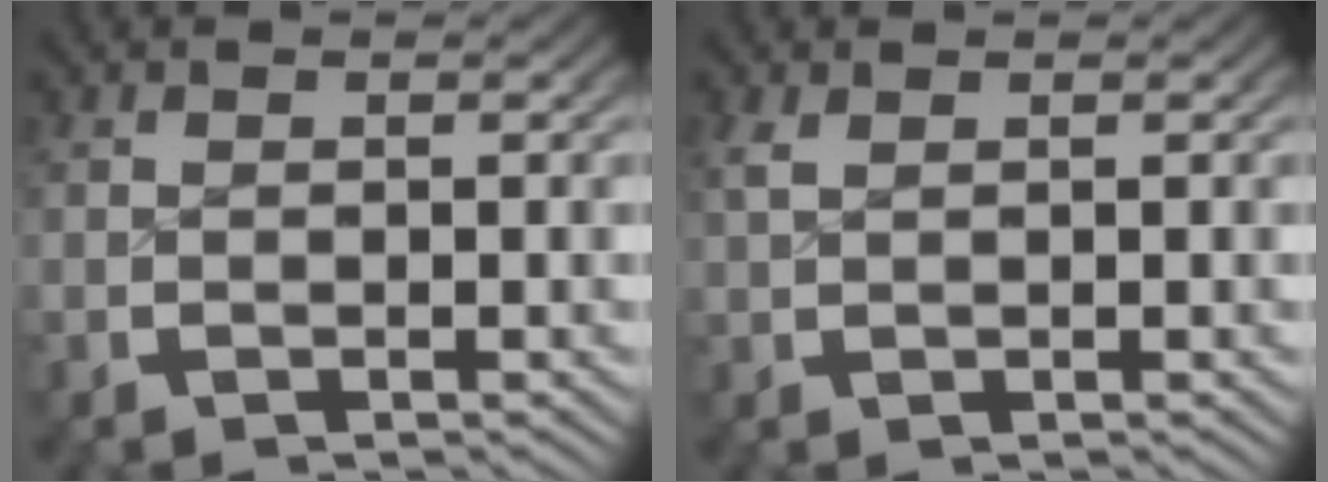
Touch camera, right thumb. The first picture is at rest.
{"total": 1.1, "force": [0.7, 0.5, 0.7], "torque": [-0.019, 0.002, 0.018]}